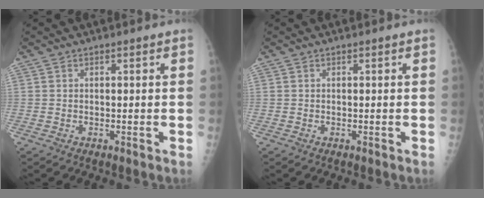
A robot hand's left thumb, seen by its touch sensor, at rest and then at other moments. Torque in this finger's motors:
{"motor_torque": [0.00, 0.00, 0.00, 0.00, 0.00]}